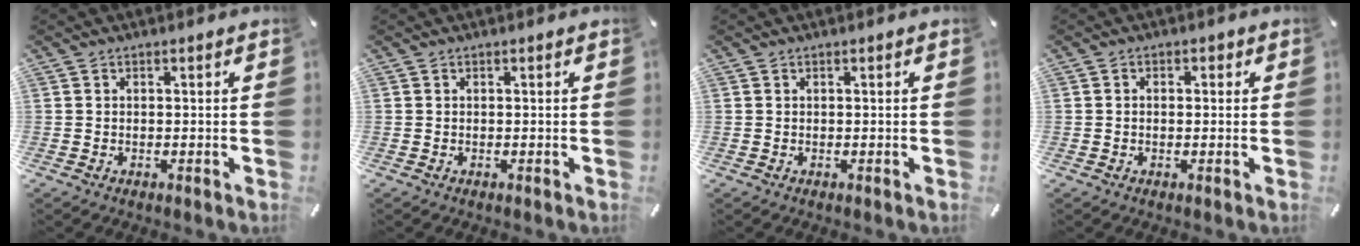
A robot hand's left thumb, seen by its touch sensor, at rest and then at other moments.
{"total": 0.0}
{"total": 0.0}
{"total": 1.8, "force": [-0.5, 1.3, 1.2], "torque": [-0.023, 0.006, -0.010]}